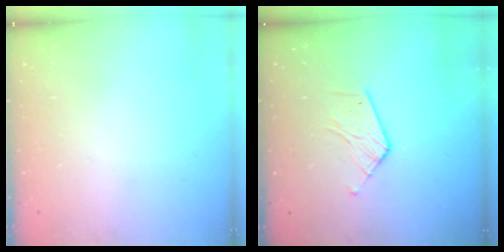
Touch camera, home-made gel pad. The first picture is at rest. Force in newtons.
{"total": 7.3, "press": 7.3, "slide": 0.3}